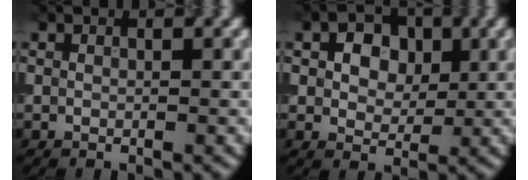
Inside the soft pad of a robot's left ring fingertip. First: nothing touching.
{"total": 4.5, "force": [1.4, 3.2, 2.9], "torque": [-0.042, 0.010, 0.002]}